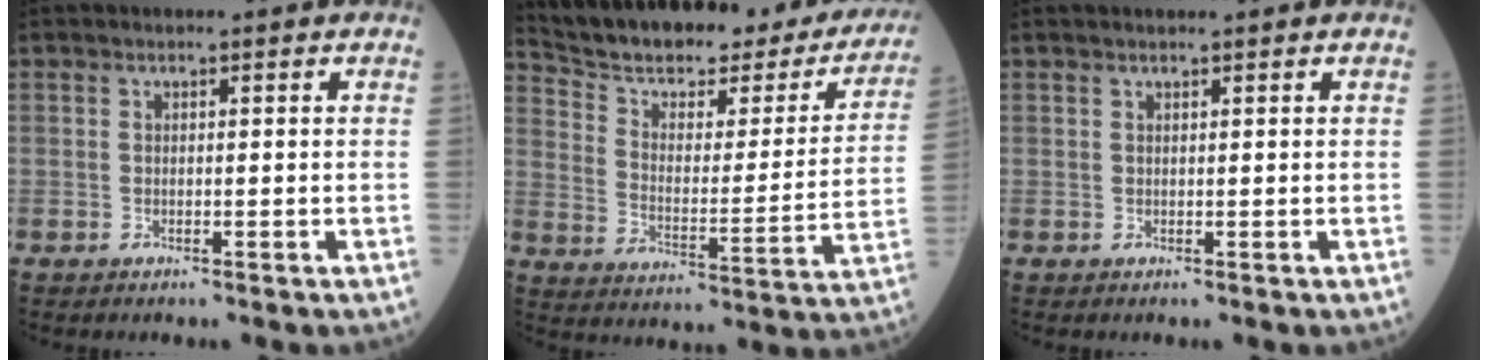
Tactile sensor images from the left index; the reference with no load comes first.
{"total": 27.7, "force": [24.2, 7.6, 11.1], "torque": [-0.173, -0.039, 0.316]}
{"total": 1.1, "force": [0.9, -0.2, 0.5], "torque": [-0.005, 0.011, 0.017]}